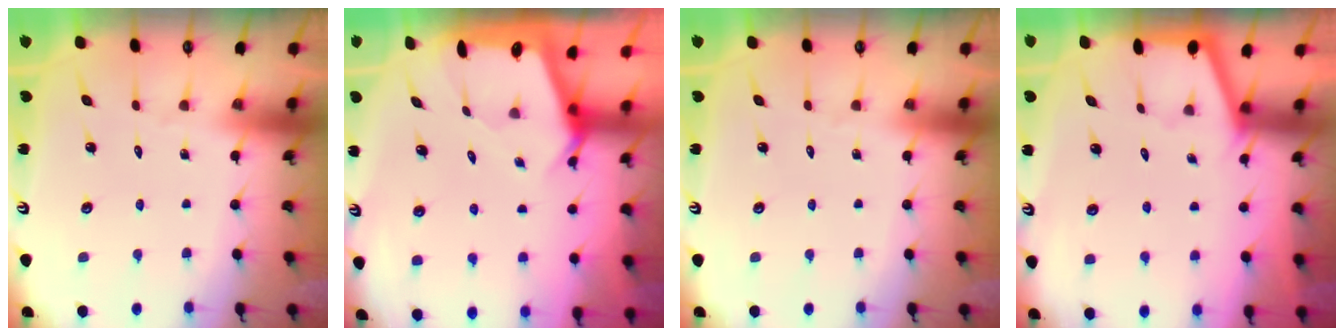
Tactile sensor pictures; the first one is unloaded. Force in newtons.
{"total": 2.5, "press": 2.5, "slide": 0.2}
{"total": 0.0}
{"total": 1.4, "press": 1.3, "slide": 0.3}